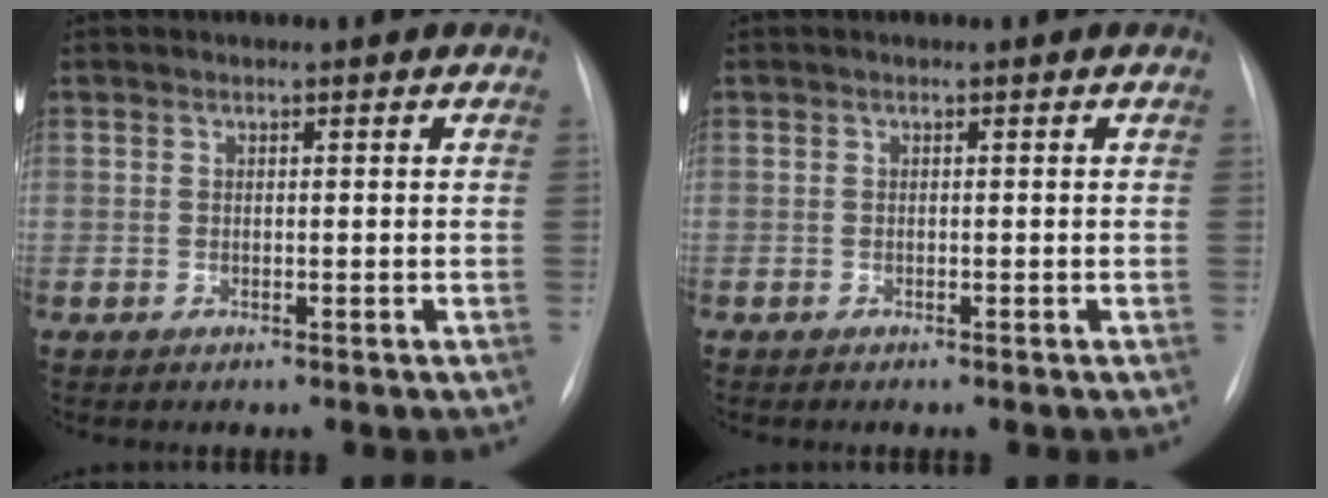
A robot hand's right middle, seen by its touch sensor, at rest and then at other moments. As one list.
[{"total": 0.0}]